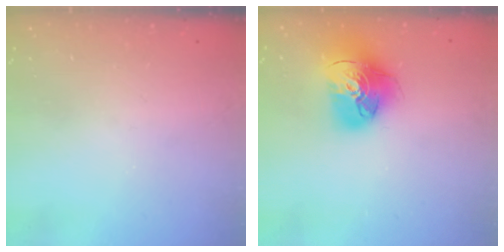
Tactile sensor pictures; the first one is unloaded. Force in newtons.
{"total": 18.3, "press": 18.2, "slide": 2.0}